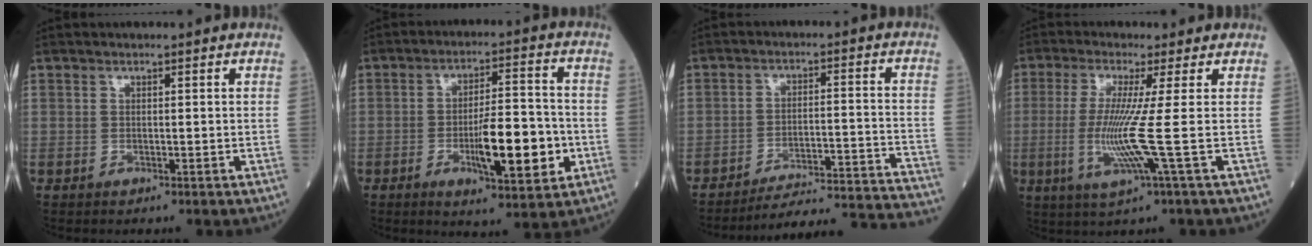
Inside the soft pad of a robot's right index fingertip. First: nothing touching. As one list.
[{"total": 11.5, "force": [-3.1, 2.5, 10.8], "torque": [-0.176, -0.001, -0.044]}, {"total": 19.9, "force": [-19.5, -1.5, 3.9], "torque": [-0.015, -0.001, -0.254]}, {"total": 8.0, "force": [-1.0, -2.0, 7.7], "torque": [-0.164, -0.021, -0.019]}]